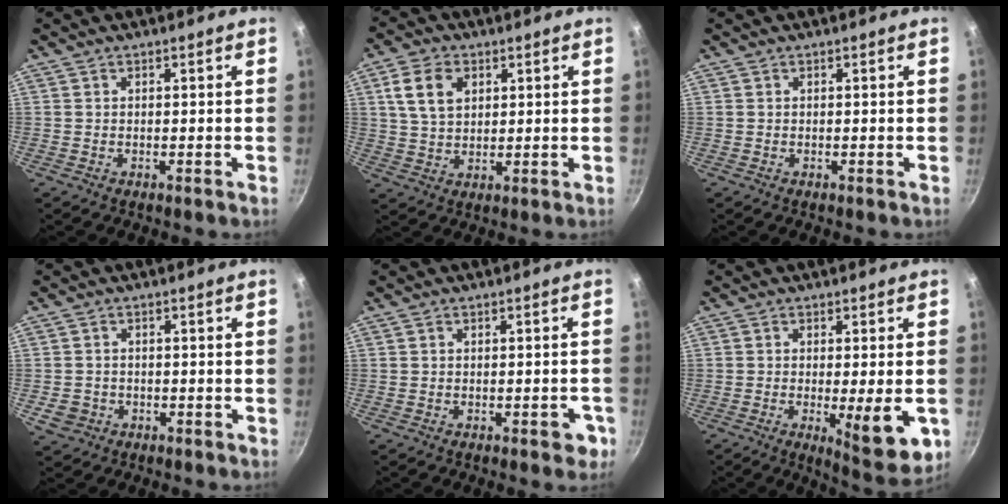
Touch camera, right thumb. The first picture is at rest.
{"total": 8.3, "force": [2.9, 5.7, 5.3], "torque": [-0.083, -0.003, 0.054]}
{"total": 0.0}
{"total": 3.7, "force": [-1.2, 3.2, 1.4], "torque": [-0.021, 0.012, -0.012]}
{"total": 3.3, "force": [-1.4, 1.7, 2.5], "torque": [-0.011, 0.017, -0.014]}
{"total": 10.3, "force": [-2.2, 2.6, 9.7], "torque": [-0.127, -0.010, -0.022]}